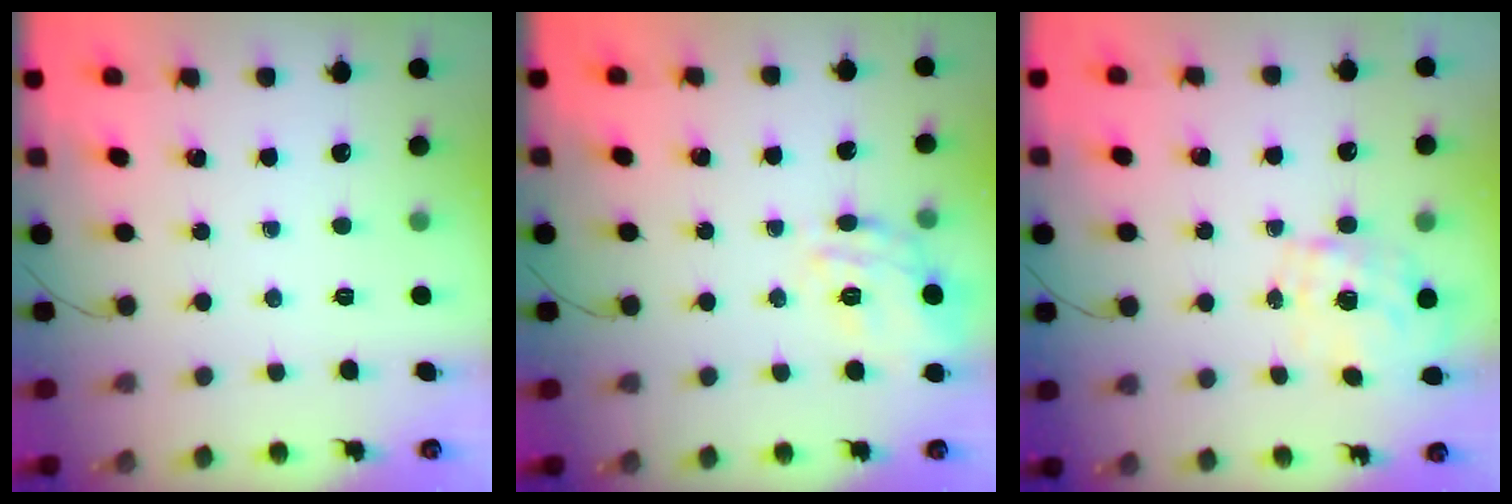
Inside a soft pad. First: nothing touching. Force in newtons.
{"total": 14.8, "press": 14.7, "slide": 0.5}
{"total": 1.6, "press": 1.4, "slide": 0.8}